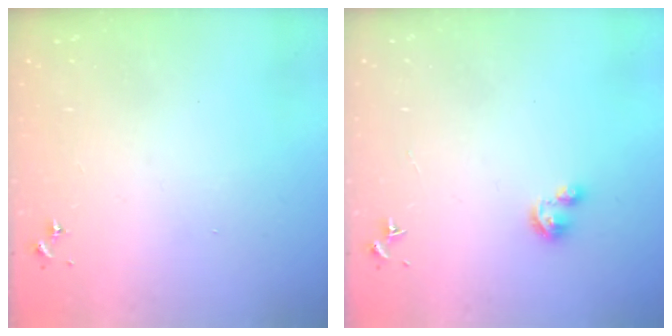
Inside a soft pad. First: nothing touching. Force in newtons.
{"total": 3.0, "press": 2.9, "slide": 0.3}